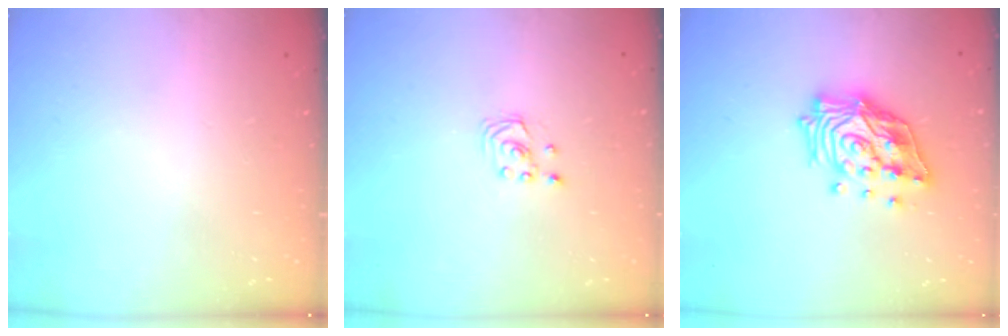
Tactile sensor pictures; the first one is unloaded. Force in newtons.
{"total": 1.8, "press": 1.8, "slide": 0.2}
{"total": 16.6, "press": 16.4, "slide": 2.7}